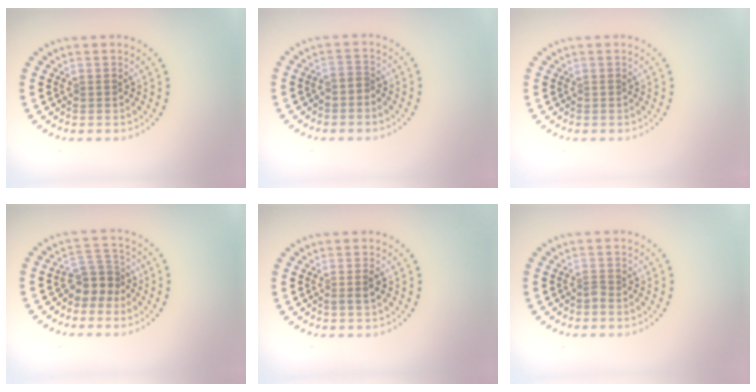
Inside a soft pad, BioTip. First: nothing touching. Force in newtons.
{"total": 0.7, "press": 0.5, "slide": 0.6}
{"total": 0.0}
{"total": 2.9, "press": 2.4, "slide": 1.7}
{"total": 1.2, "press": 1.0, "slide": 0.7}
{"total": 0.7, "press": 0.4, "slide": 0.6}